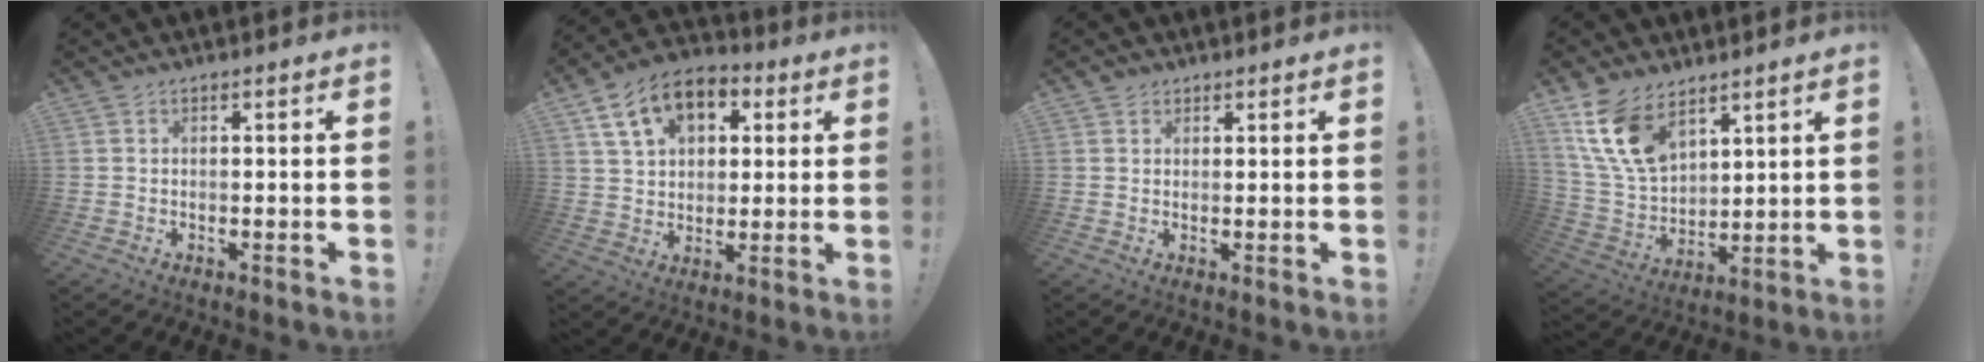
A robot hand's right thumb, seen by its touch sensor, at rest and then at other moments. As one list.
[{"total": 14.4, "force": [6.1, 10.1, 8.3], "torque": [-0.128, -0.015, 0.115]}, {"total": 1.7, "force": [1.2, 1.2, 0.2], "torque": [-0.004, 0.001, 0.022]}, {"total": 14.8, "force": [8.9, 8.6, 8.1], "torque": [-0.172, -0.048, 0.173]}]